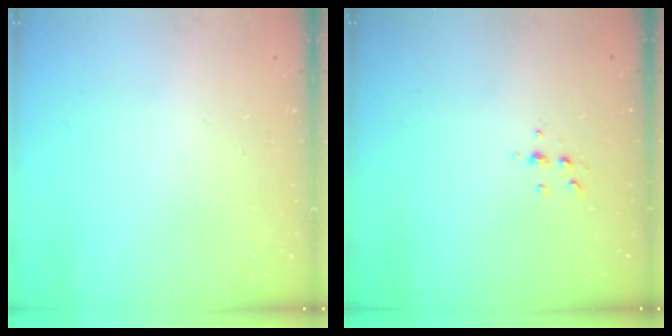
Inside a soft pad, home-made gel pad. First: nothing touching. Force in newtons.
{"total": 5.3, "press": 5.2, "slide": 1.0}